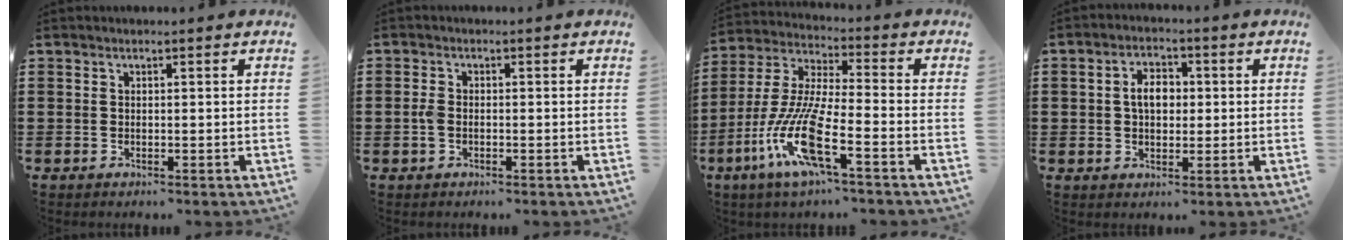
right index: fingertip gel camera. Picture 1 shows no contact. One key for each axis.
{"total": 2.1, "fx": -0.5, "fy": 1.2, "fz": 1.6, "tx": -0.048, "ty": -0.003, "tz": -0.015}
{"total": 12.2, "fx": -6.3, "fy": 1.9, "fz": 10.3, "tx": -0.245, "ty": -0.018, "tz": -0.134}
{"total": 4.3, "fx": 0.3, "fy": 2.7, "fz": 3.3, "tx": -0.061, "ty": 0.011, "tz": 0.000}